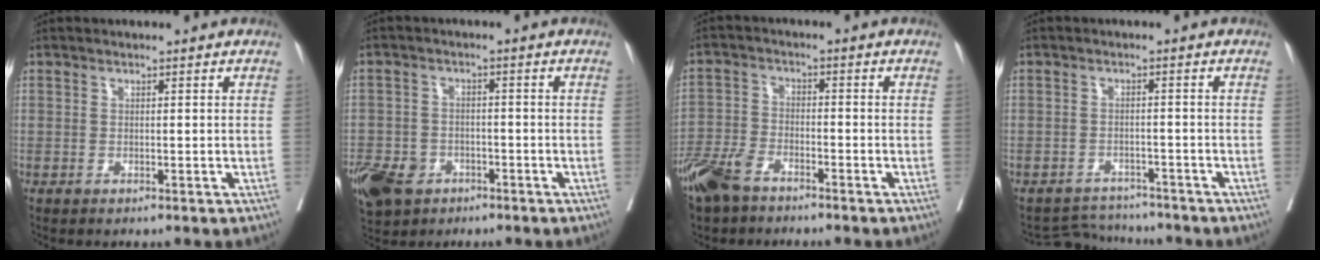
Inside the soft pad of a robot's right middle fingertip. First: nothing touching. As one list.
[{"total": 9.9, "force": [-5.6, 7.0, 4.1], "torque": [-0.095, -0.001, -0.092]}, {"total": 6.9, "force": [-5.3, 2.7, 3.4], "torque": [-0.083, -0.010, -0.106]}, {"total": 4.5, "force": [-4.4, 0.4, -1.1], "torque": [0.013, 0.004, -0.069]}]